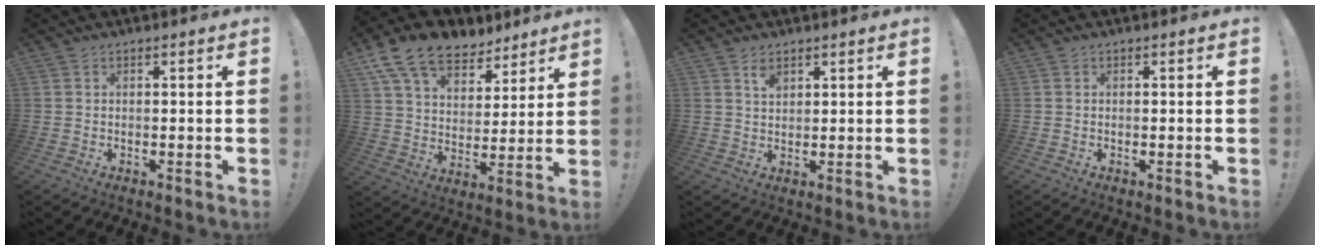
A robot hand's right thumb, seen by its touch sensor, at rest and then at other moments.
{"total": 15.3, "force": [10.4, 9.1, 6.7], "torque": [-0.120, -0.063, 0.196]}
{"total": 3.2, "force": [2.1, 1.7, 1.6], "torque": [-0.008, -0.018, 0.034]}
{"total": 0.0}